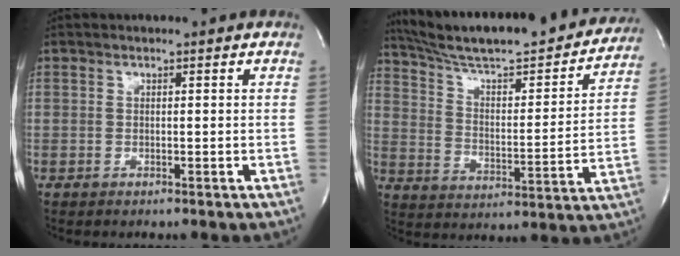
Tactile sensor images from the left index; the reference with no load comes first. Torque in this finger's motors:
{"motor_torque": [0.04, -0.04, 0.18, 0.06]}